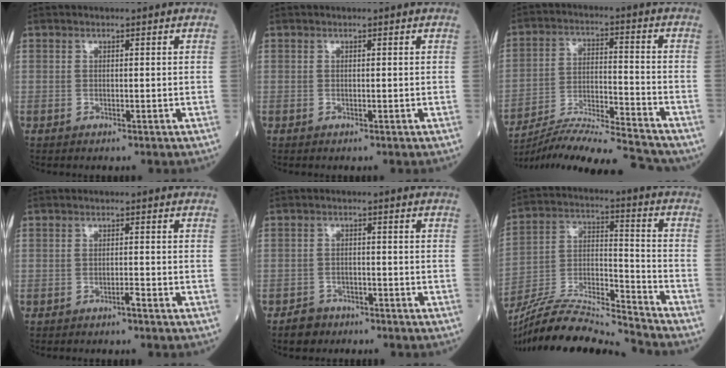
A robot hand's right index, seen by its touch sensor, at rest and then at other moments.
{"total": 0.0}
{"total": 17.0, "force": [-15.9, 0.9, 5.9], "torque": [-0.130, -0.003, -0.262]}
{"total": 0.9, "force": [-0.8, -0.1, 0.5], "torque": [-0.004, 0.001, -0.015]}
{"total": 3.0, "force": [-2.4, 1.9, 0.2], "torque": [-0.012, 0.007, -0.039]}
{"total": 18.0, "force": [-17.2, -0.6, 5.3], "torque": [-0.098, 0.012, -0.306]}